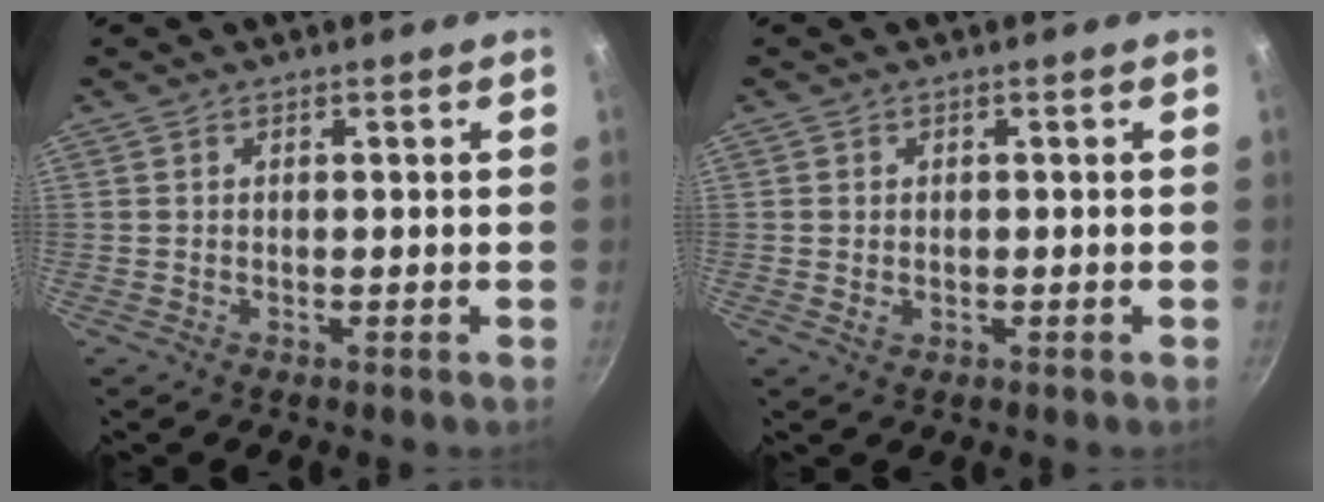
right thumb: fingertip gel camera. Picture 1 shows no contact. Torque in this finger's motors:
{"motor_torque": [-0.42, 0.26, -0.31, 0.03, 0.05]}